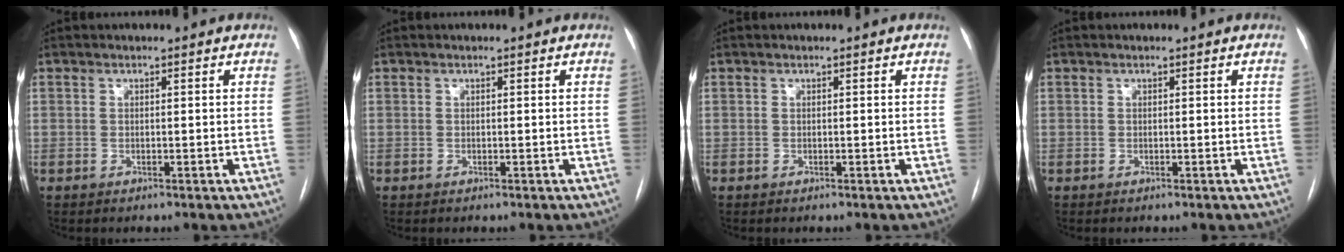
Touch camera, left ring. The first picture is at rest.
{"total": 0.0}
{"total": 0.0}
{"total": 0.0}